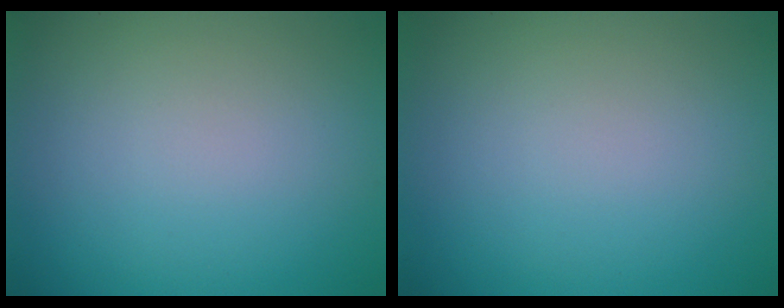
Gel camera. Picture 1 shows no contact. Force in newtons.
{"total": 0.0}